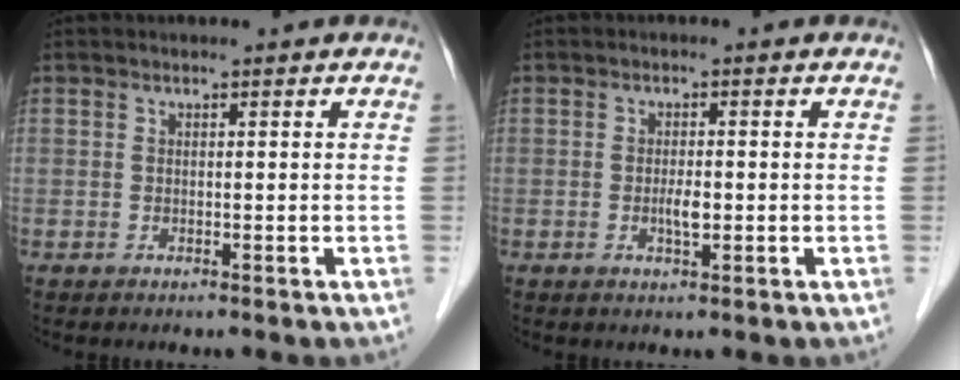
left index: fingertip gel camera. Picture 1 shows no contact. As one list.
[{"total": 2.2, "force": [-0.5, 0.6, 2.0], "torque": [-0.041, 0.000, -0.006]}]